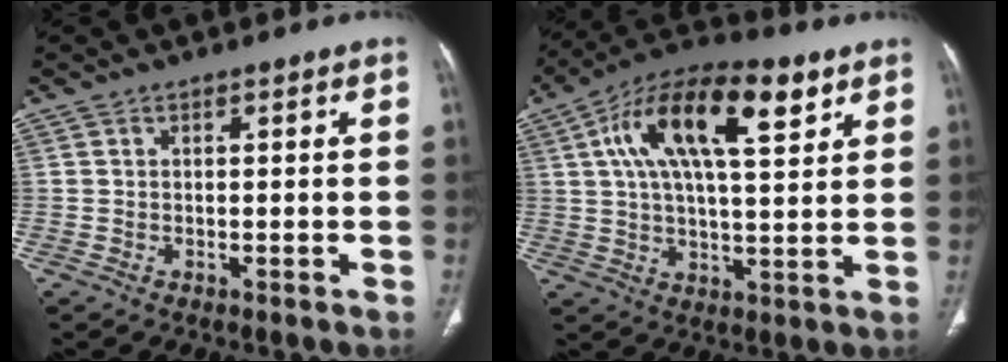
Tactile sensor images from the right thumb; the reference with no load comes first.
{"total": 18.8, "force": [7.3, 7.5, 15.6], "torque": [-0.256, 0.009, 0.115]}